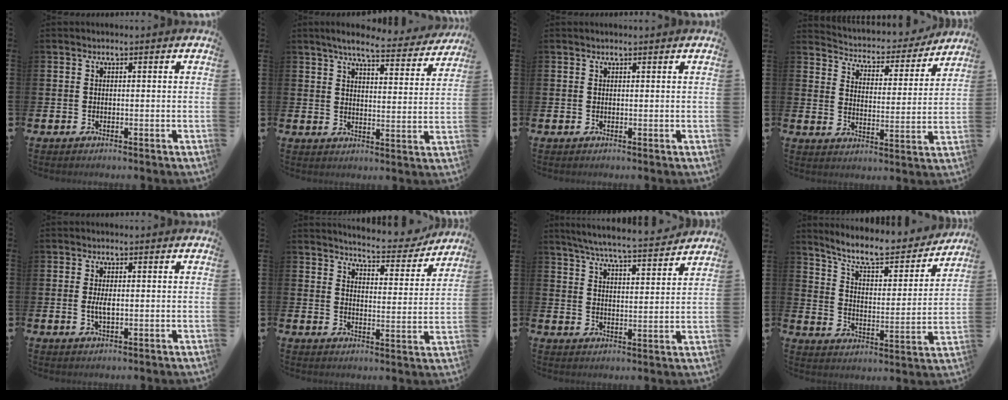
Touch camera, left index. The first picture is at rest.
{"total": 6.4, "force": [5.9, 0.7, 2.4], "torque": [-0.057, -0.032, 0.098]}
{"total": 0.0}
{"total": 3.7, "force": [3.5, 1.3, 0.4], "torque": [-0.040, -0.034, 0.052]}
{"total": 2.3, "force": [0.0, 0.9, 2.1], "torque": [-0.036, 0.001, -0.002]}
{"total": 5.4, "force": [5.3, 0.6, 0.8], "torque": [-0.030, -0.045, 0.089]}
{"total": 6.1, "force": [5.8, 0.1, 1.9], "torque": [-0.056, -0.044, 0.098]}
{"total": 9.0, "force": [8.1, 1.9, 3.4], "torque": [-0.091, -0.060, 0.138]}